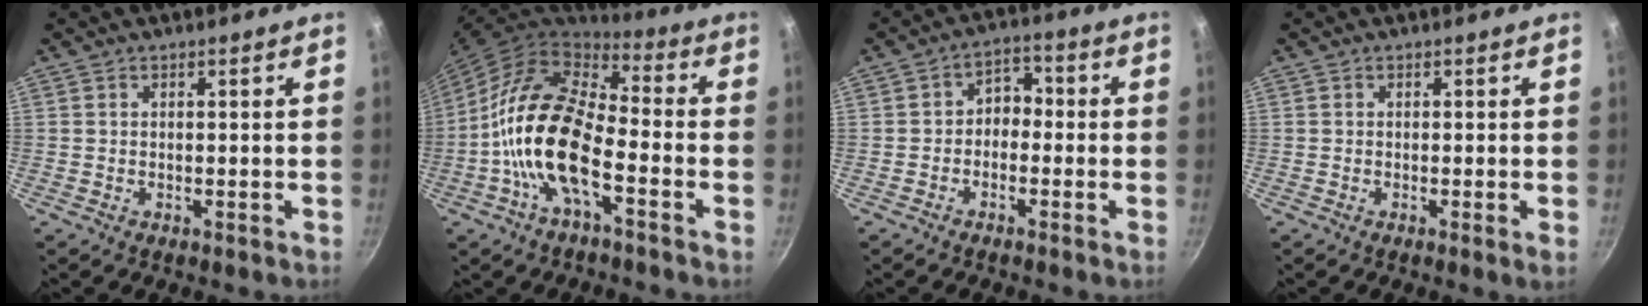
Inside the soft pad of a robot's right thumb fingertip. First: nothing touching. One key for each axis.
{"total": 17.3, "fx": -5.0, "fy": 7.8, "fz": 14.6, "tx": -0.269, "ty": 0.038, "tz": -0.114}
{"total": 4.5, "fx": -1.1, "fy": 3.5, "fz": 2.7, "tx": -0.012, "ty": 0.025, "tz": -0.031}
{"total": 0.9, "fx": -0.1, "fy": -0.3, "fz": 0.8, "tx": -0.012, "ty": -0.005, "tz": -0.006}